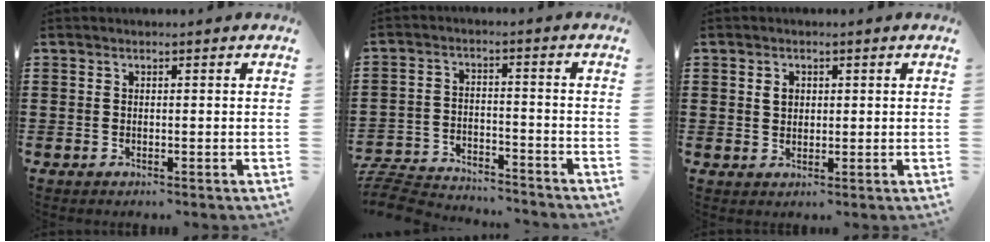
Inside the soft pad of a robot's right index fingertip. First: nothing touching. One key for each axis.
{"total": 6.3, "fx": -6.1, "fy": 0.7, "fz": 1.1, "tx": -0.033, "ty": 0.002, "tz": -0.124}
{"total": 1.8, "fx": 0.5, "fy": 1.5, "fz": 1.0, "tx": -0.023, "ty": 0.008, "tz": 0.010}